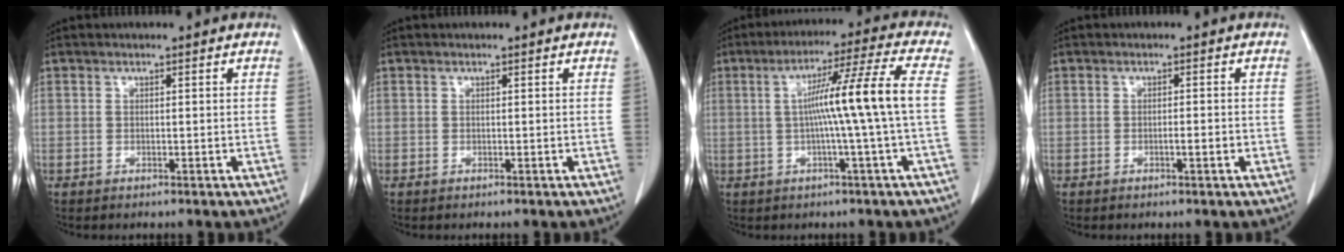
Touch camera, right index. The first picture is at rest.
{"total": 0.0}
{"total": 10.7, "force": [-0.2, -2.2, 10.4], "torque": [-0.170, 0.014, 0.001]}
{"total": 1.5, "force": [-0.5, 0.1, 1.4], "torque": [-0.025, 0.000, -0.008]}